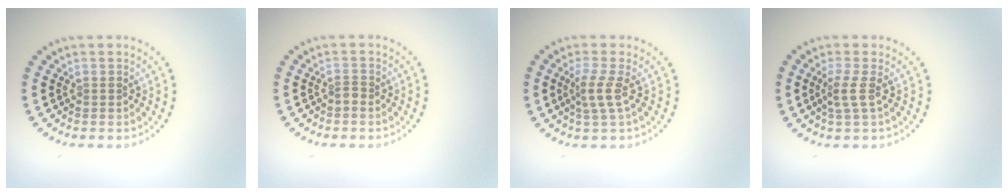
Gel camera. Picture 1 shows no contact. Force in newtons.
{"total": 0.8, "press": 0.6, "slide": 0.5}
{"total": 2.2, "press": 1.6, "slide": 1.5}
{"total": 1.7, "press": 1.3, "slide": 1.1}